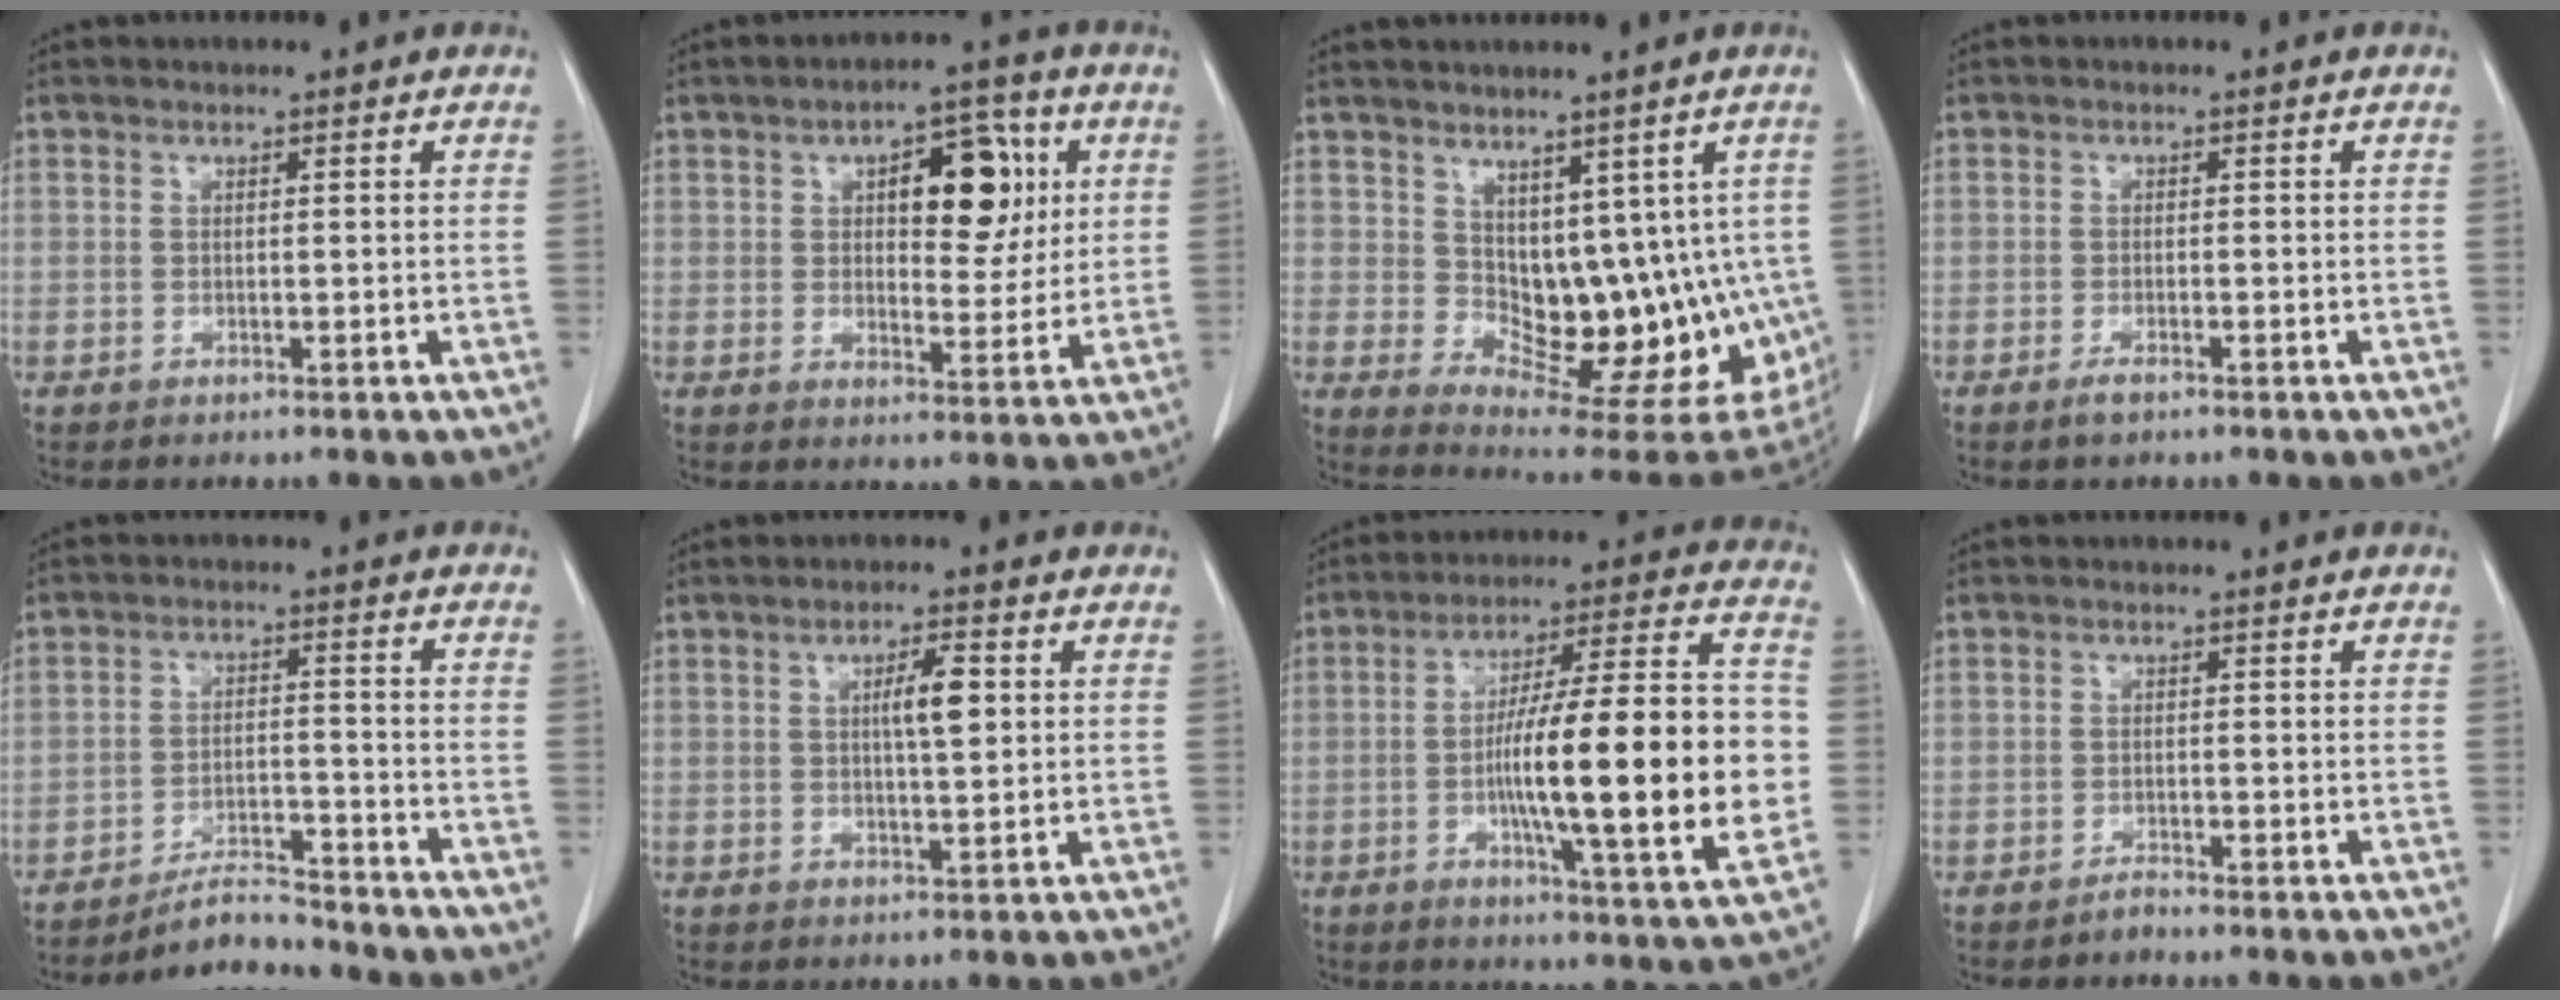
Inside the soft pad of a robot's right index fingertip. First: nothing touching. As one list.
[{"total": 10.3, "force": [3.1, 4.6, 8.7], "torque": [-0.118, 0.022, 0.047]}, {"total": 13.9, "force": [1.6, 8.3, 11.0], "torque": [-0.129, -0.005, 0.048]}, {"total": 1.8, "force": [-1.3, 0.3, 1.1], "torque": [-0.026, -0.002, -0.023]}, {"total": 6.1, "force": [-6.0, 0.8, 0.9], "torque": [-0.016, 0.001, -0.098]}, {"total": 4.6, "force": [0.8, 0.9, 4.4], "torque": [-0.075, 0.003, 0.014]}, {"total": 22.3, "force": [-2.8, 1.9, 22.0], "torque": [-0.314, 0.014, -0.042]}, {"total": 1.1, "force": [-1.1, 0.2, 0.1], "torque": [0.003, 0.000, -0.019]}]